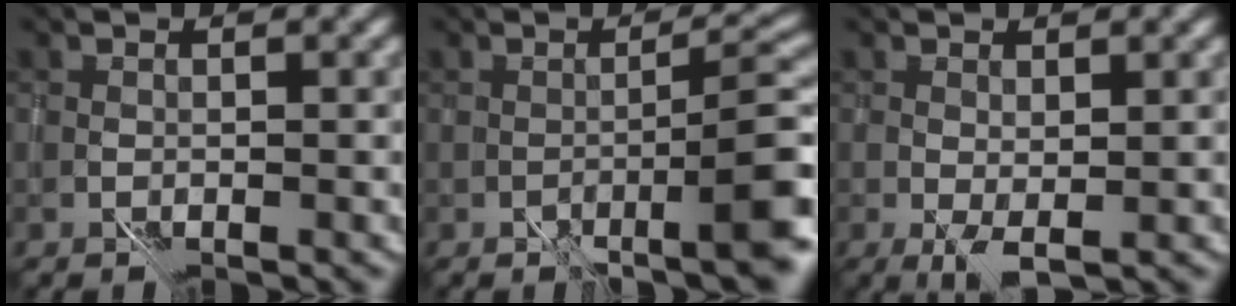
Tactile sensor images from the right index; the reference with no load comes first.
{"total": 6.3, "force": [-1.8, 1.2, 5.9], "torque": [-0.072, 0.015, -0.023]}
{"total": 1.4, "force": [0.8, 0.1, 1.1], "torque": [-0.024, 0.002, 0.016]}